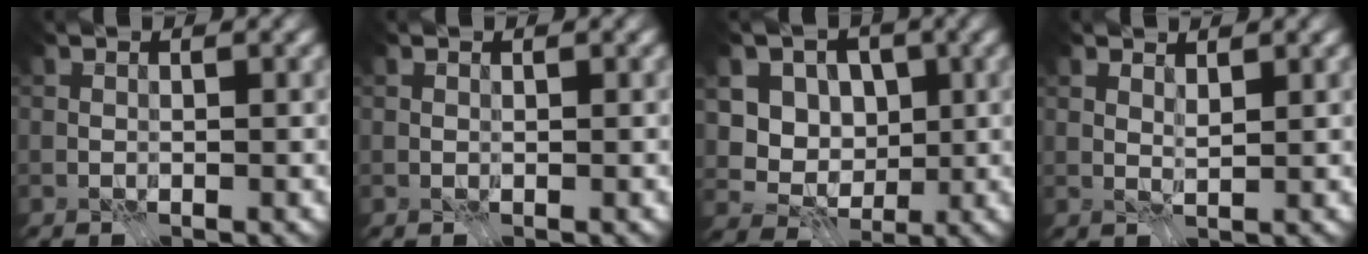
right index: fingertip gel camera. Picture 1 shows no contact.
{"total": 0.0}
{"total": 9.0, "force": [1.6, 7.6, 4.5], "torque": [-0.053, 0.020, 0.000]}
{"total": 1.4, "force": [1.0, 0.3, 0.8], "torque": [-0.016, 0.000, 0.019]}